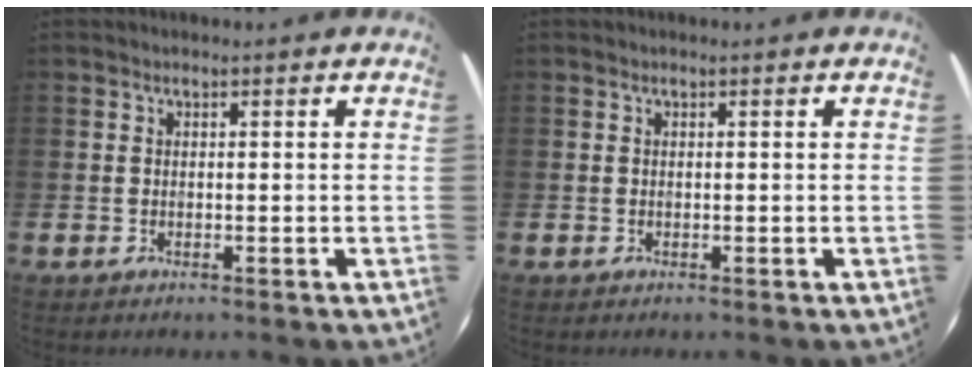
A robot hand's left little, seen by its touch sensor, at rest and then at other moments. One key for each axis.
{"total": 0.0}